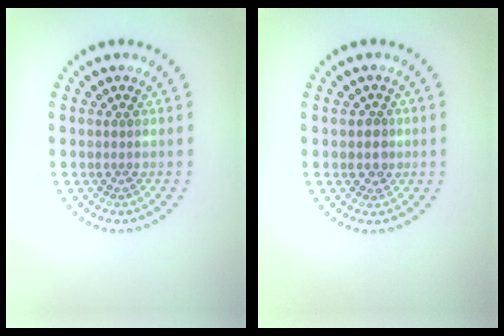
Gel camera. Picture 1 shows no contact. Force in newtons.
{"total": 1.7, "press": 1.5, "slide": 0.7}